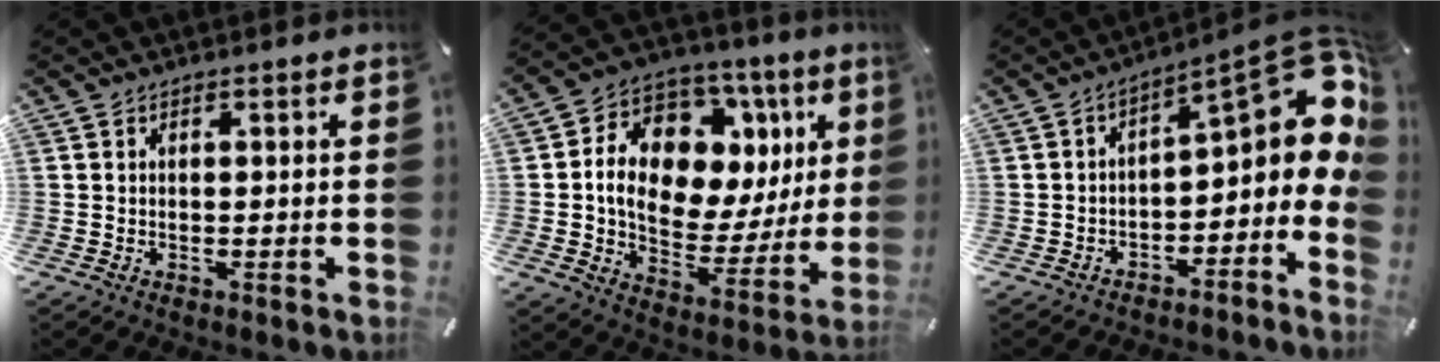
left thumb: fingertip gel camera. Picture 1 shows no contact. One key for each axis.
{"total": 14.3, "fx": 4.0, "fy": 10.4, "fz": 8.9, "tx": -0.131, "ty": -0.037, "tz": 0.072}
{"total": 14.6, "fx": 4.4, "fy": 7.3, "fz": 11.8, "tx": -0.124, "ty": -0.046, "tz": 0.066}